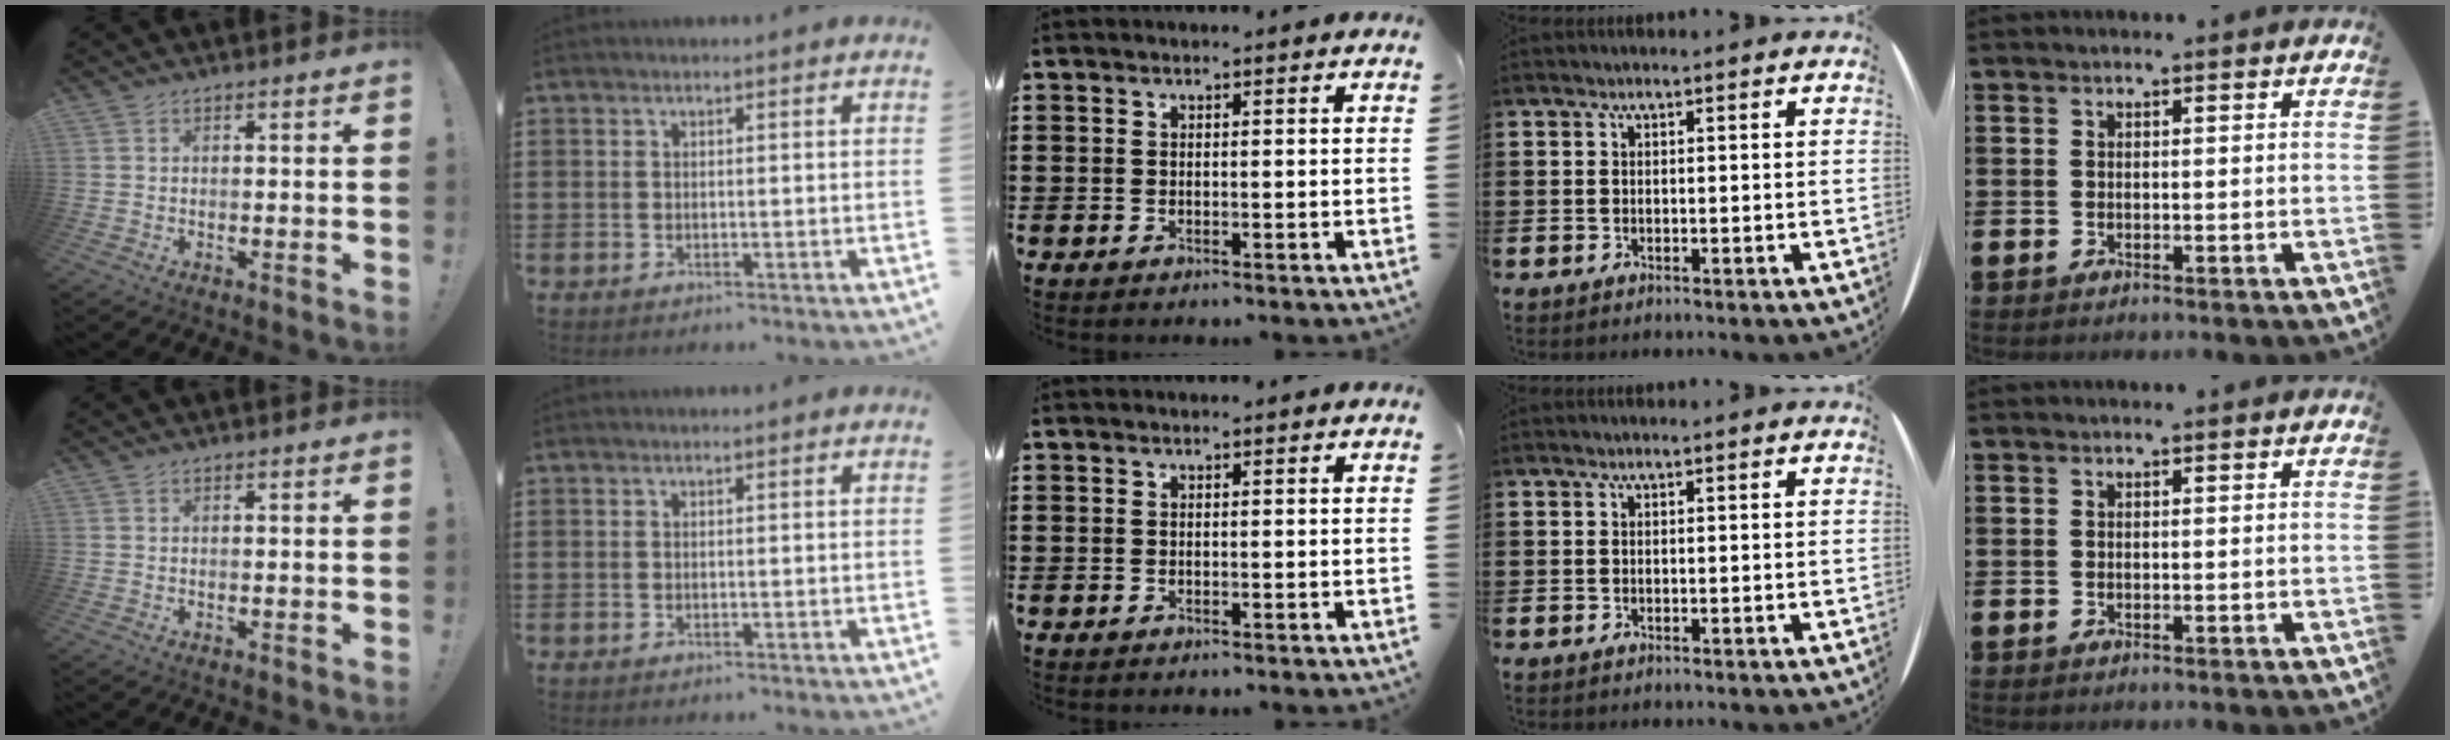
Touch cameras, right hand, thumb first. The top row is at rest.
{}